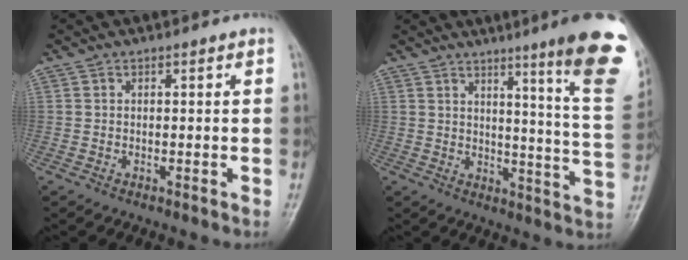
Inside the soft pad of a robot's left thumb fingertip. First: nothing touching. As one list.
[{"total": 18.7, "force": [10.3, 0.9, 15.6], "torque": [-0.179, -0.060, 0.125]}]